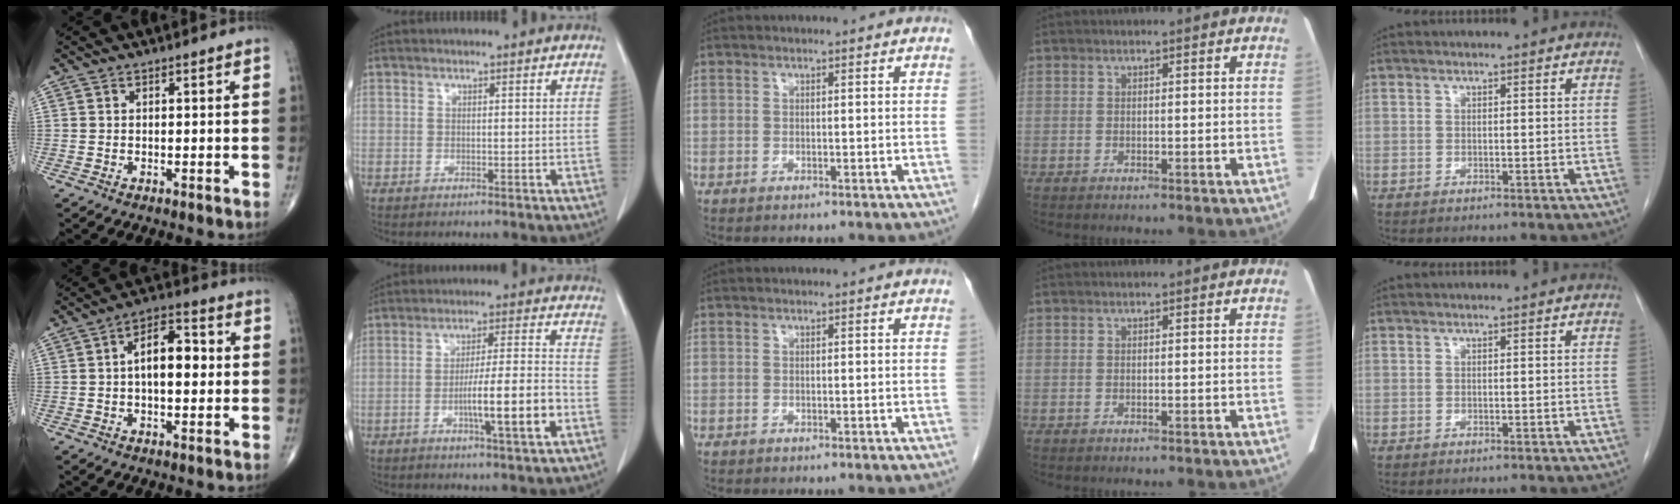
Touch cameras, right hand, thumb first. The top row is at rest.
{"thumb": {"total": 9.7, "force": [0.6, 5.0, 8.3], "torque": [-0.120, 0.022, 0.004]}, "index": {"total": 9.6, "force": [-3.4, 0.0, 9.0], "torque": [-0.145, 0.000, -0.055]}}